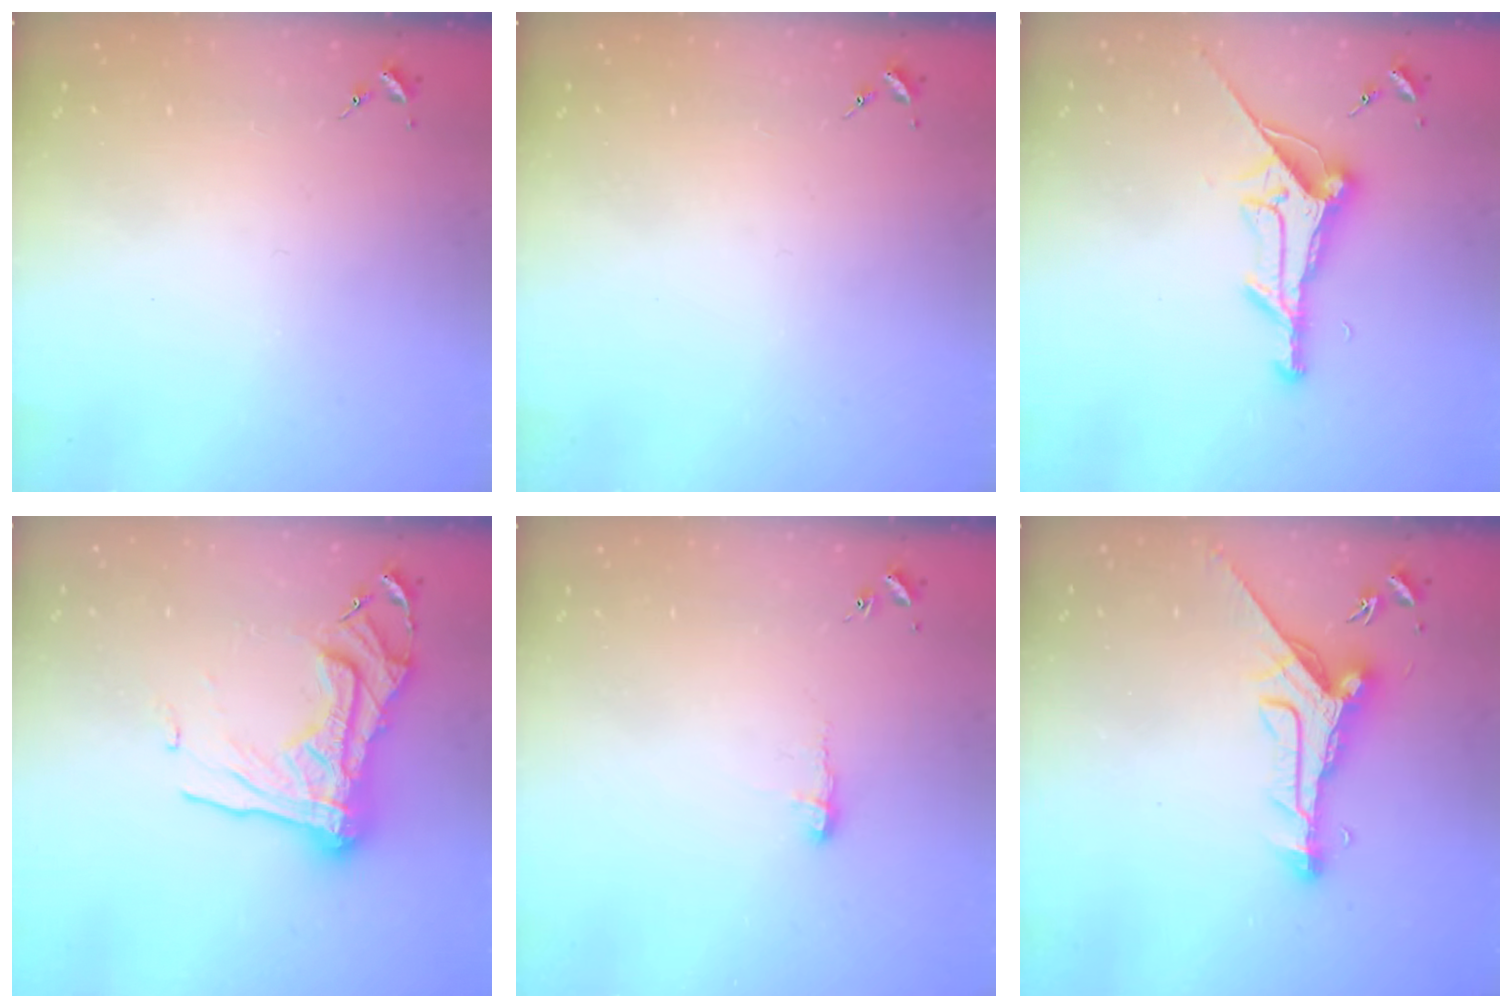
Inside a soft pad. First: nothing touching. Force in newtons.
{"total": 0.0}
{"total": 17.0, "press": 17.0, "slide": 0.7}
{"total": 20.6, "press": 20.5, "slide": 1.9}
{"total": 6.8, "press": 6.7, "slide": 0.7}
{"total": 12.2, "press": 12.1, "slide": 1.2}